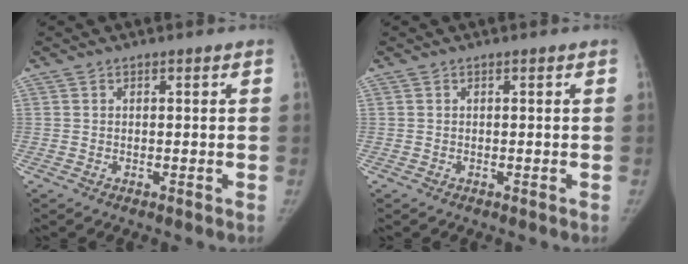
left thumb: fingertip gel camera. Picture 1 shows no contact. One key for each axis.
{"total": 0.0}